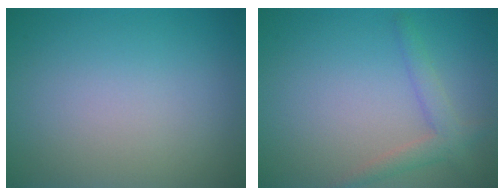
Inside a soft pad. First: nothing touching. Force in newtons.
{"total": 2.3, "press": 2.3, "slide": 0.1}